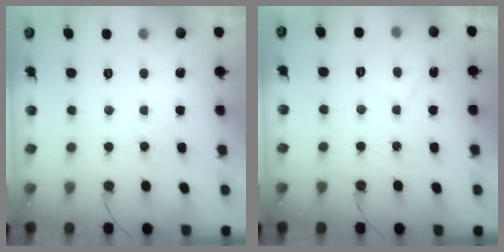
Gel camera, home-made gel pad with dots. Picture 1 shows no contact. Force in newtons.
{"total": 2.8, "press": 2.8, "slide": 0.7}